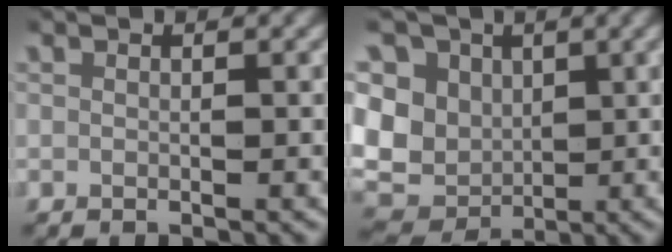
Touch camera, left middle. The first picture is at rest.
{"total": 14.8, "force": [1.3, 13.5, 6.0], "torque": [-0.153, -0.019, 0.012]}